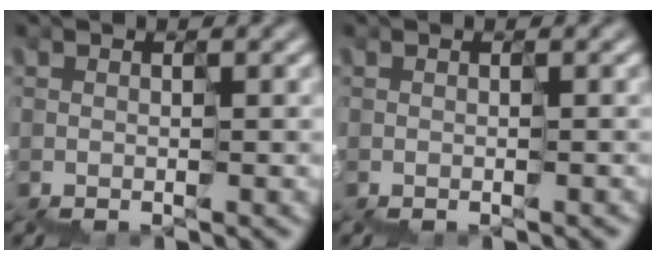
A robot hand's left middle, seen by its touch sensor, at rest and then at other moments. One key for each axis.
{"total": 0.6, "fx": -0.5, "fy": 0.0, "fz": 0.3, "tx": -0.001, "ty": -0.003, "tz": -0.002}